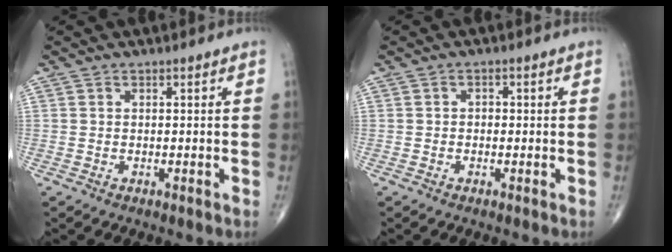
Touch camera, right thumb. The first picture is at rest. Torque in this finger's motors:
{"motor_torque": [0.15, -0.26, 0.03, 0.11, 0.03]}